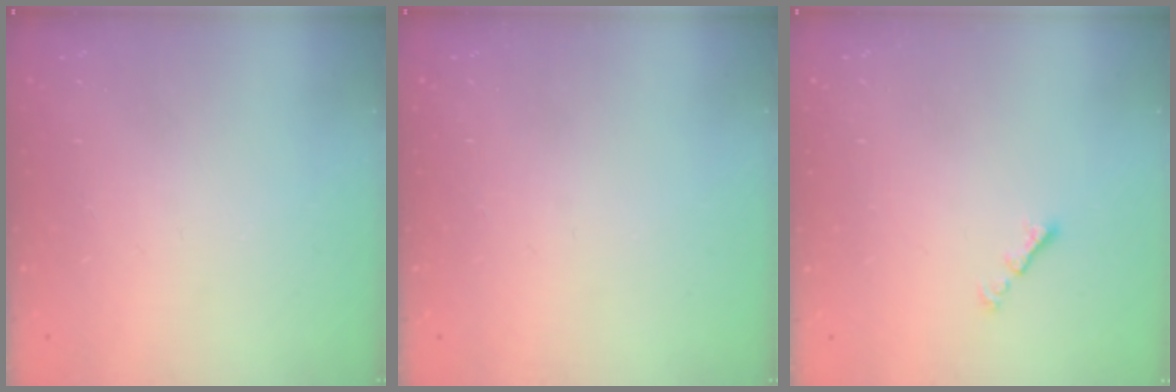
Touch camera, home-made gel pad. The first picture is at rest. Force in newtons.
{"total": 0.0}
{"total": 1.3, "press": 1.2, "slide": 0.5}